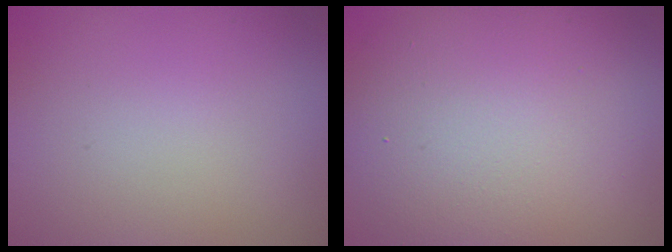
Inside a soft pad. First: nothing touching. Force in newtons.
{"total": 12.0, "press": 12.0, "slide": 0.5}